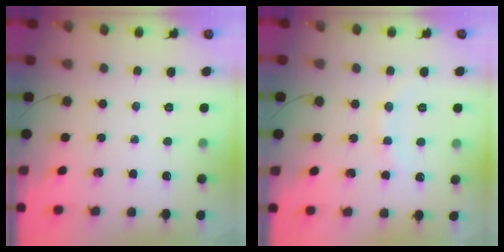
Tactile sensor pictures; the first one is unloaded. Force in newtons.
{"total": 7.8, "press": 7.7, "slide": 1.5}